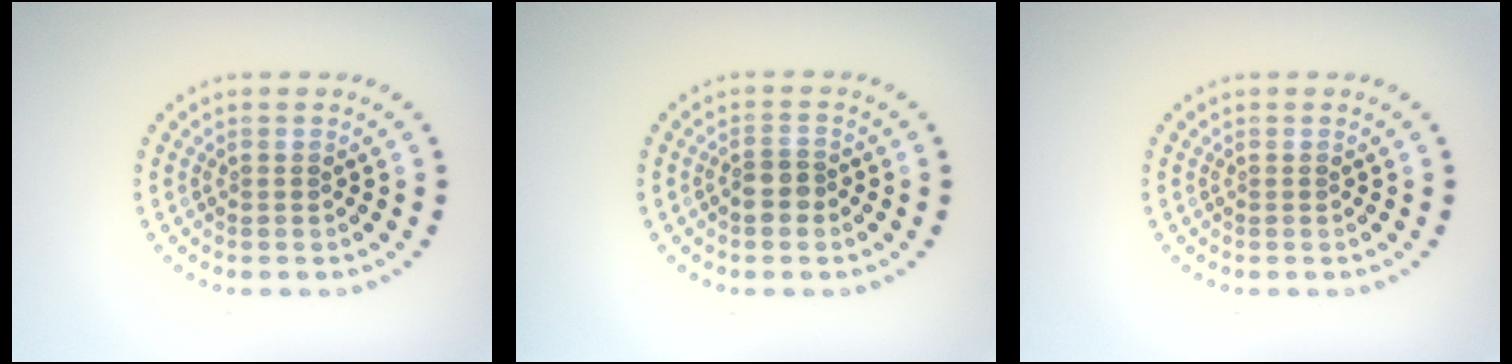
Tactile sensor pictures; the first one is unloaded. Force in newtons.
{"total": 2.0, "press": 1.7, "slide": 1.0}
{"total": 0.0}